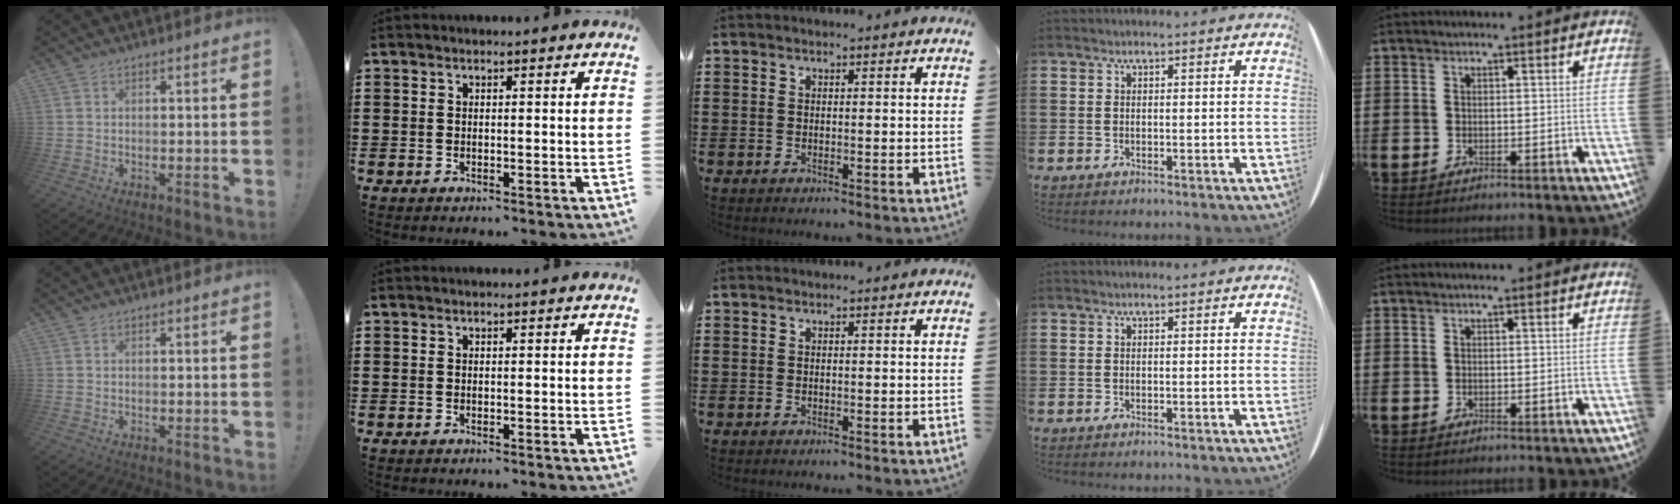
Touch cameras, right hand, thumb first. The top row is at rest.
{}